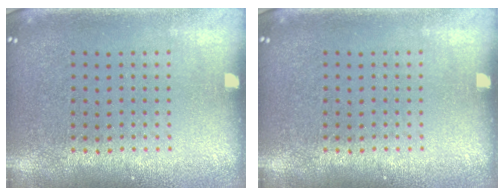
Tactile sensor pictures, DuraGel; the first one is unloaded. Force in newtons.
{"total": 0.0}